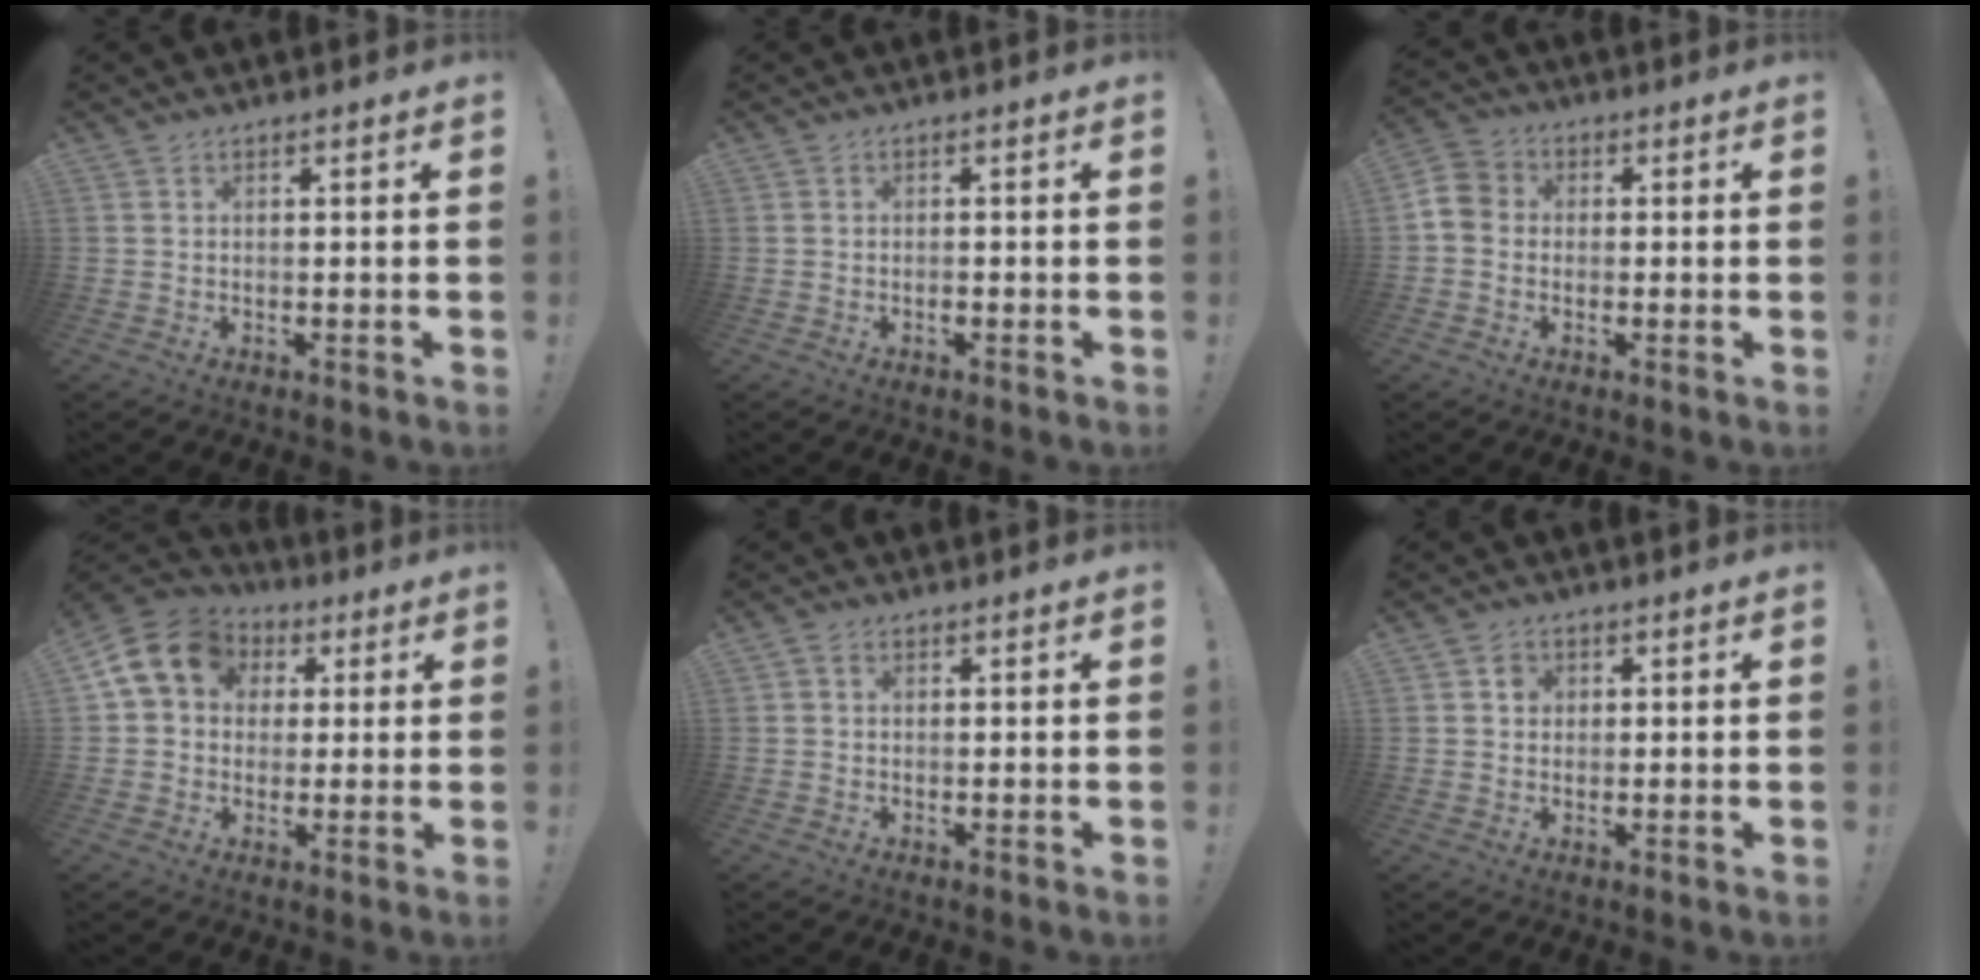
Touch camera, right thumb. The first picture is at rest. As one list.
[{"total": 1.1, "force": [-0.9, 0.3, 0.6], "torque": [-0.017, 0.003, -0.014]}, {"total": 6.4, "force": [-1.0, 5.4, 3.2], "torque": [-0.061, 0.019, -0.016]}, {"total": 13.0, "force": [4.2, 10.5, 6.4], "torque": [-0.099, -0.003, 0.087]}, {"total": 1.2, "force": [0.3, 1.0, 0.5], "torque": [-0.010, 0.004, 0.005]}, {"total": 2.8, "force": [0.5, 2.6, 1.0], "torque": [0.002, -0.001, 0.005]}]